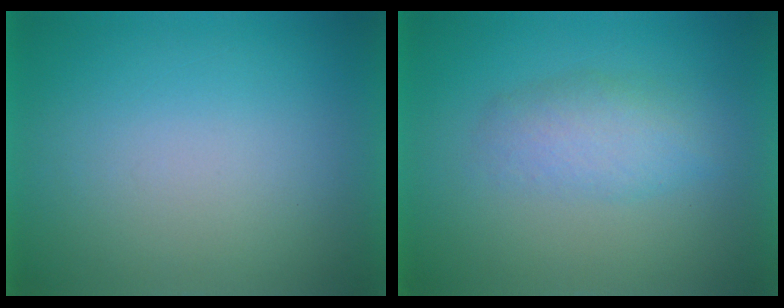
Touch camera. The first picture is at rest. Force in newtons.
{"total": 3.9}